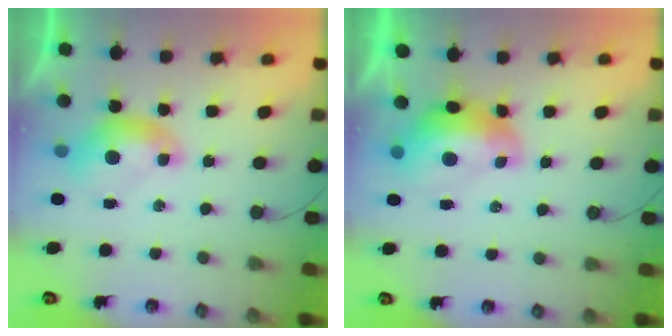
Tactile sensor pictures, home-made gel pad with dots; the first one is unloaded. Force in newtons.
{"total": 2.9, "press": 2.8, "slide": 0.7}